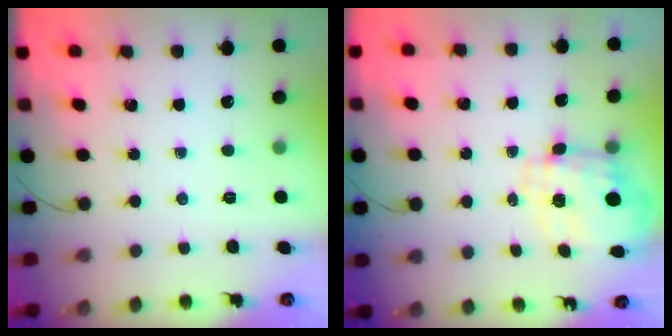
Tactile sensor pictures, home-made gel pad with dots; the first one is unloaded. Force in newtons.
{"total": 3.4, "press": 3.1, "slide": 1.4}